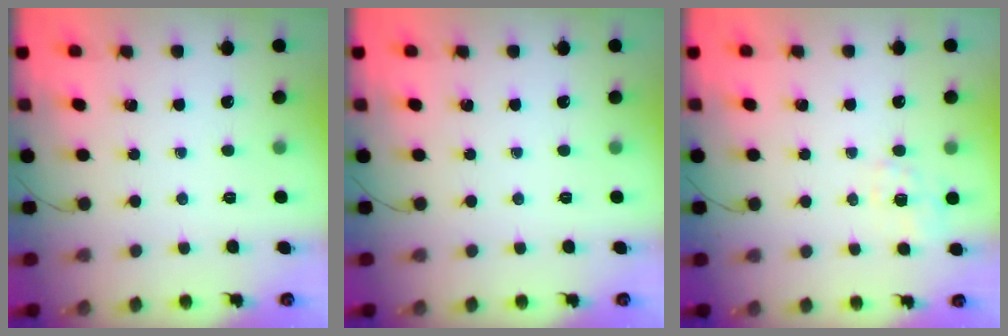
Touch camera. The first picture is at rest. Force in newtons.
{"total": 0.0}
{"total": 4.9, "press": 4.5, "slide": 1.9}